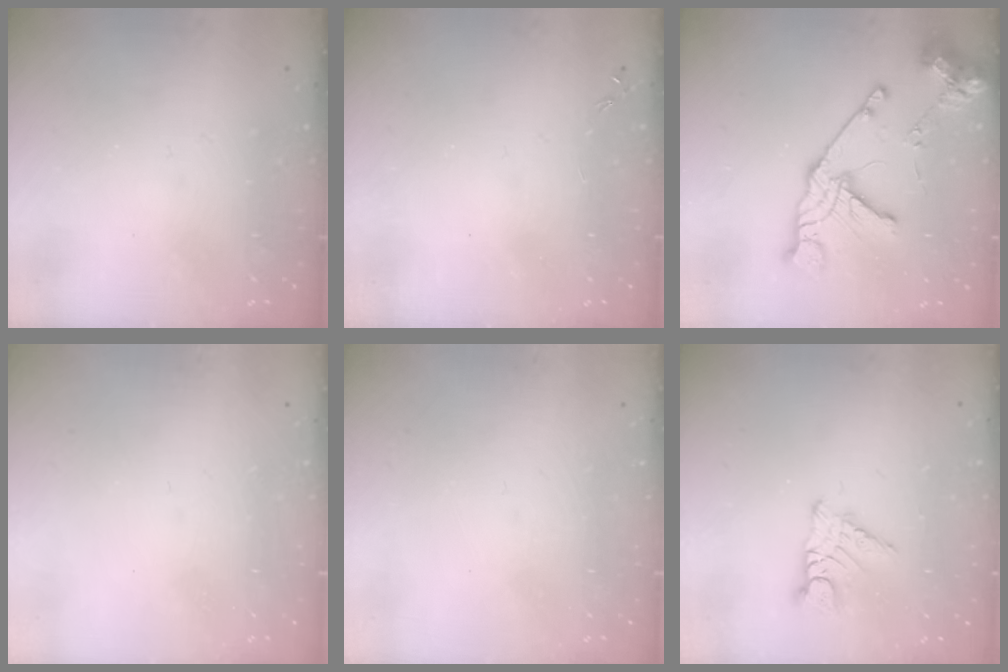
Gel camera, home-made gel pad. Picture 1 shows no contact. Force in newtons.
{"total": 0.0}
{"total": 17.6, "press": 17.5, "slide": 1.8}
{"total": 0.0}
{"total": 0.0}
{"total": 6.6, "press": 6.6, "slide": 0.4}